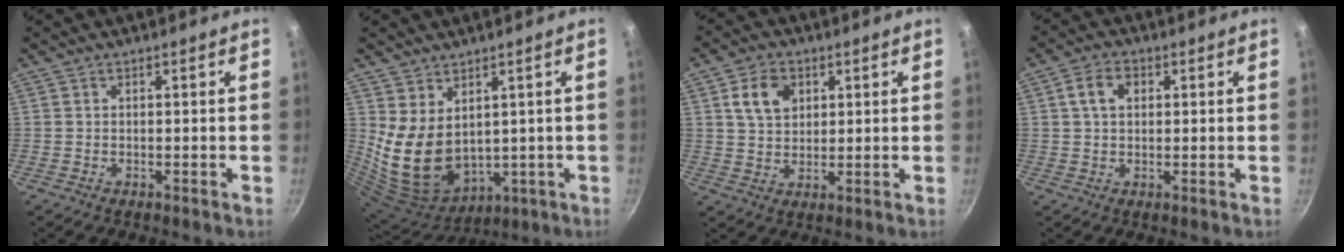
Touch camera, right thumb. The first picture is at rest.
{"total": 12.3, "force": [3.1, 8.5, 8.3], "torque": [-0.137, -0.040, 0.086]}
{"total": 7.5, "force": [2.7, 5.6, 4.3], "torque": [-0.058, -0.001, 0.046]}
{"total": 4.9, "force": [1.3, 3.5, 3.3], "torque": [-0.048, 0.007, 0.018]}